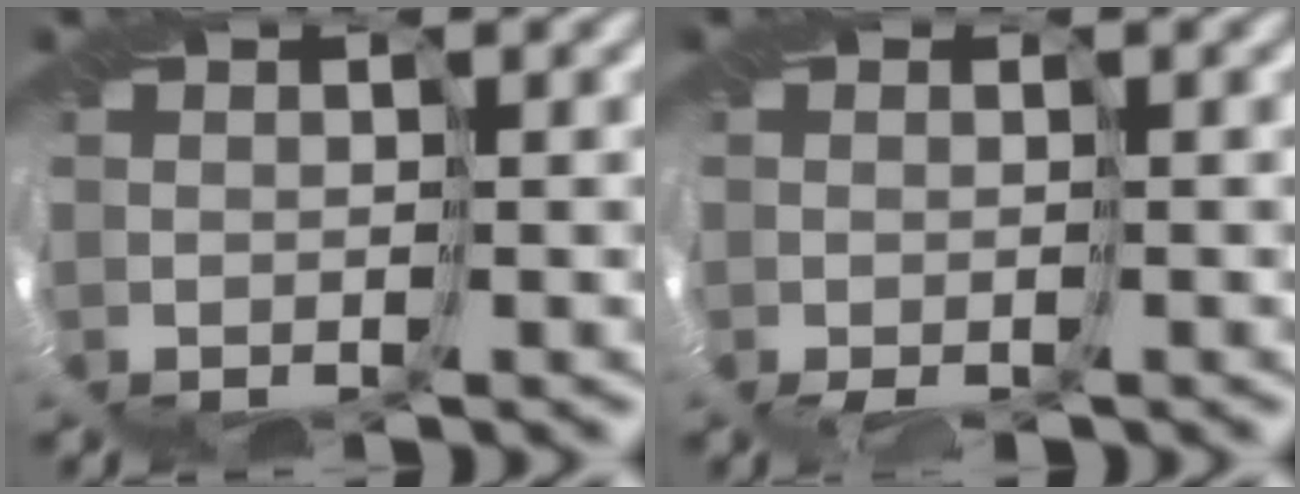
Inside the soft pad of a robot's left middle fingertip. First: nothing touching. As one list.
[{"total": 2.5, "force": [-2.4, -0.4, -0.6], "torque": [-0.006, -0.025, -0.019]}]